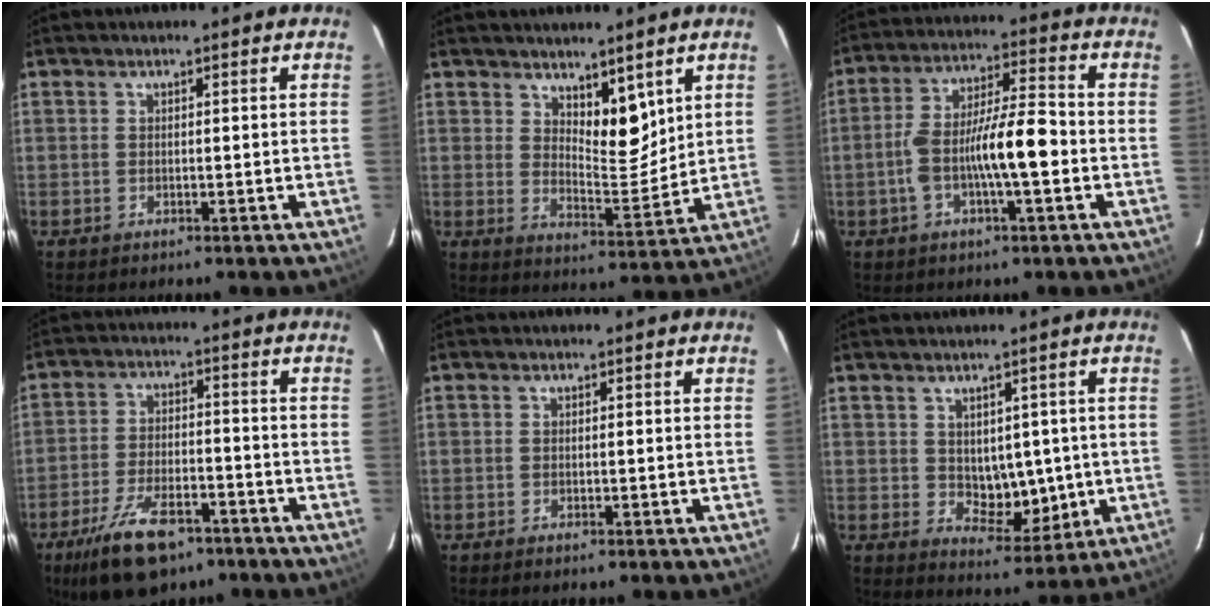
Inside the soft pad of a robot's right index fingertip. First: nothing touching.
{"total": 6.6, "force": [4.1, 2.7, 4.5], "torque": [-0.074, -0.013, 0.077]}
{"total": 10.9, "force": [-2.5, 1.8, 10.5], "torque": [-0.195, 0.018, -0.045]}
{"total": 11.5, "force": [-7.8, 4.3, 7.3], "torque": [-0.141, -0.012, -0.133]}
{"total": 0.9, "force": [-0.7, 0.0, 0.5], "torque": [-0.011, -0.003, -0.010]}
{"total": 6.7, "force": [0.0, 4.1, 5.3], "torque": [-0.069, -0.002, 0.019]}